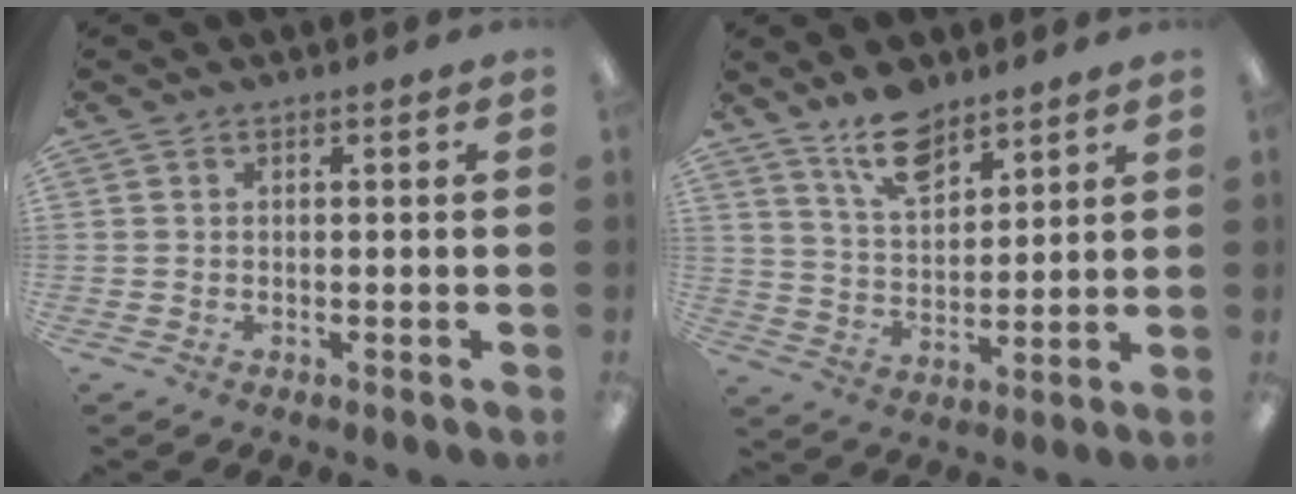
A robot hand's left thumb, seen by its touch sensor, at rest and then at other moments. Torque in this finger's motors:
{"motor_torque": [-0.09, -0.15, 0.13, -0.17, 0.13]}